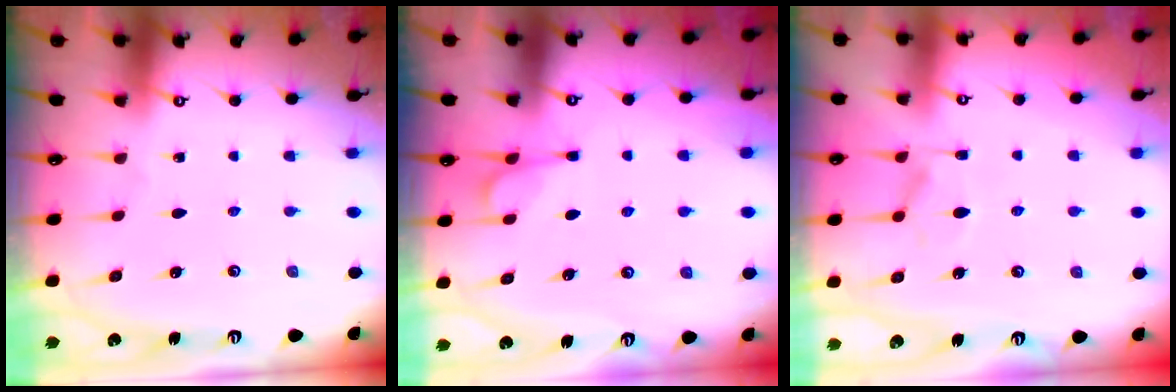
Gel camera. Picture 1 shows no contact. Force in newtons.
{"total": 2.9, "press": 2.7, "slide": 1.1}
{"total": 1.4, "press": 0.3, "slide": 1.3}